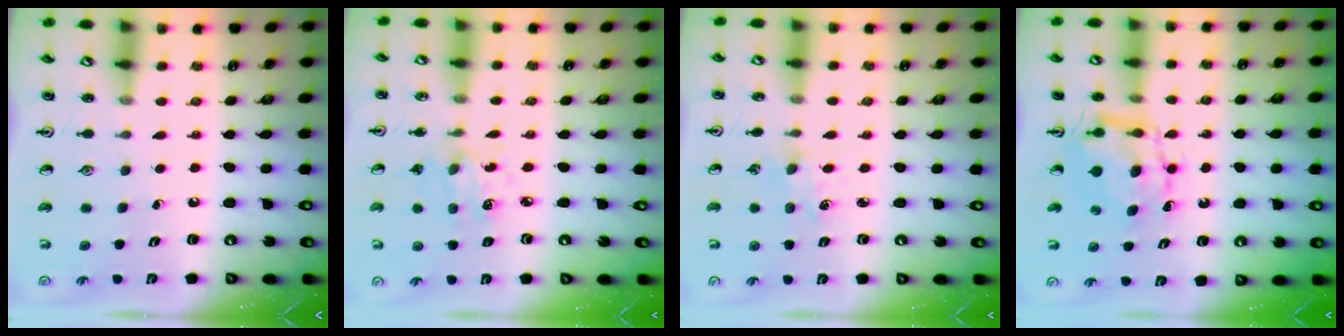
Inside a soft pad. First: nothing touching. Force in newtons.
{"total": 3.8, "press": 3.5, "slide": 1.4}
{"total": 2.4, "press": 2.4, "slide": 0.3}
{"total": 6.8, "press": 6.8, "slide": 0.0}